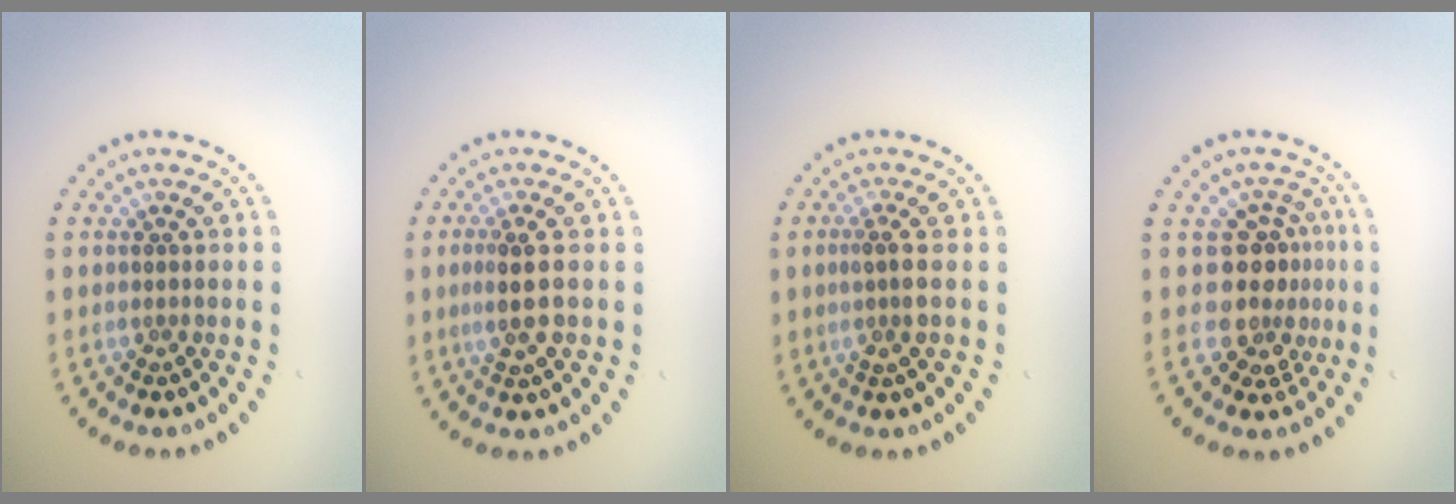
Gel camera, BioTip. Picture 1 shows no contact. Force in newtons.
{"total": 2.9, "press": 2.7, "slide": 1.1}
{"total": 1.9, "press": 1.4, "slide": 1.2}
{"total": 3.9, "press": 2.9, "slide": 2.6}